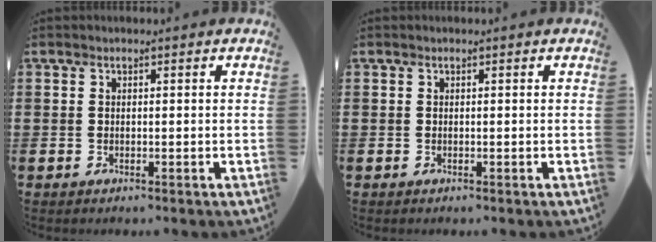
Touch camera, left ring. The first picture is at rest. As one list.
[{"total": 0.0}]